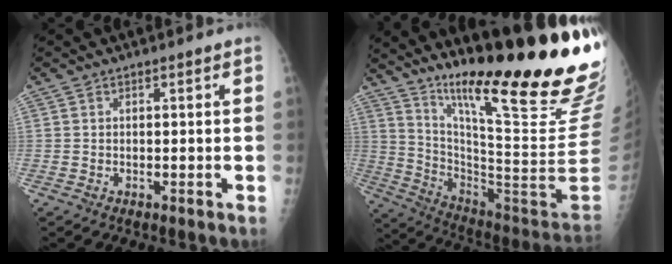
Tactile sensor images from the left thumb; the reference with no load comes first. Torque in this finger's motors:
{"motor_torque": [3.75, 1.26, 1.08, -1.69, 0.28]}